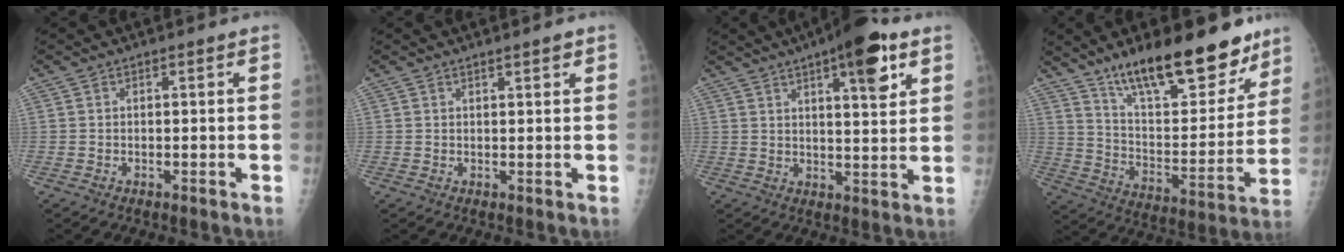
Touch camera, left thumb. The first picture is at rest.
{"total": 1.4, "force": [1.1, 0.3, 0.8], "torque": [-0.010, -0.006, 0.016]}
{"total": 12.1, "force": [6.3, 3.4, 9.7], "torque": [-0.118, -0.024, 0.085]}
{"total": 23.6, "force": [16.8, 7.9, 14.6], "torque": [-0.178, -0.088, 0.272]}